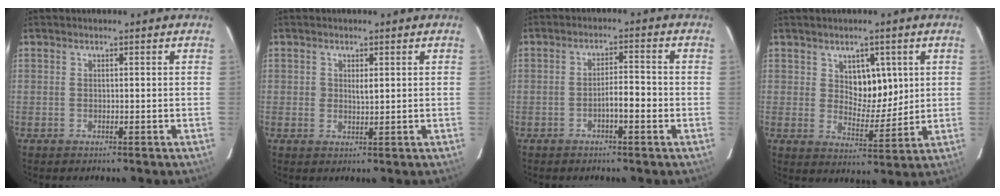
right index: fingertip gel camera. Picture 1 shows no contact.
{"total": 1.7, "force": [0.5, 0.9, 1.3], "torque": [-0.021, -0.002, 0.009]}
{"total": 4.0, "force": [-1.5, 0.8, 3.6], "torque": [-0.055, 0.010, -0.026]}
{"total": 6.6, "force": [2.4, 3.8, 4.8], "torque": [-0.068, 0.003, 0.045]}